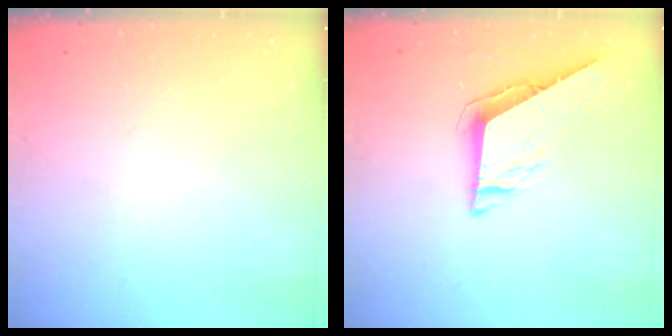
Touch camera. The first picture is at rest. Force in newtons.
{"total": 7.2, "press": 7.2, "slide": 0.5}